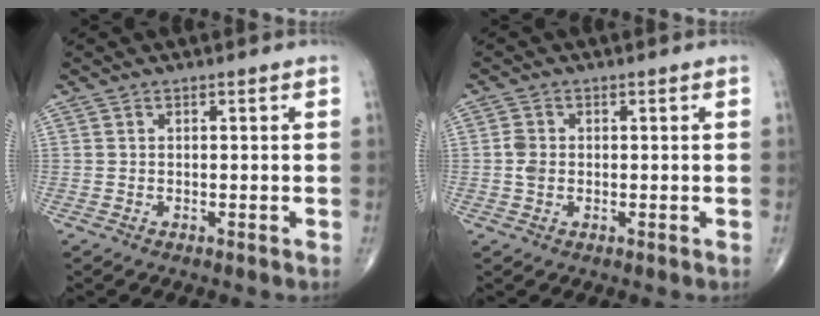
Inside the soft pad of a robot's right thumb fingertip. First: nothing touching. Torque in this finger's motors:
{"motor_torque": [0.06, 0.28, 0.56, 0.07, -0.01]}